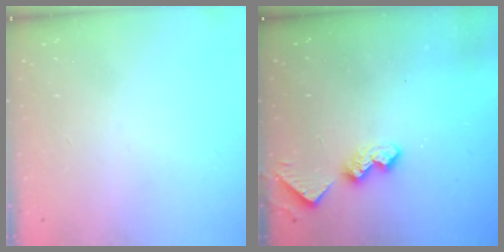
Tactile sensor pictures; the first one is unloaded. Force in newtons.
{"total": 7.9, "press": 7.9, "slide": 0.4}